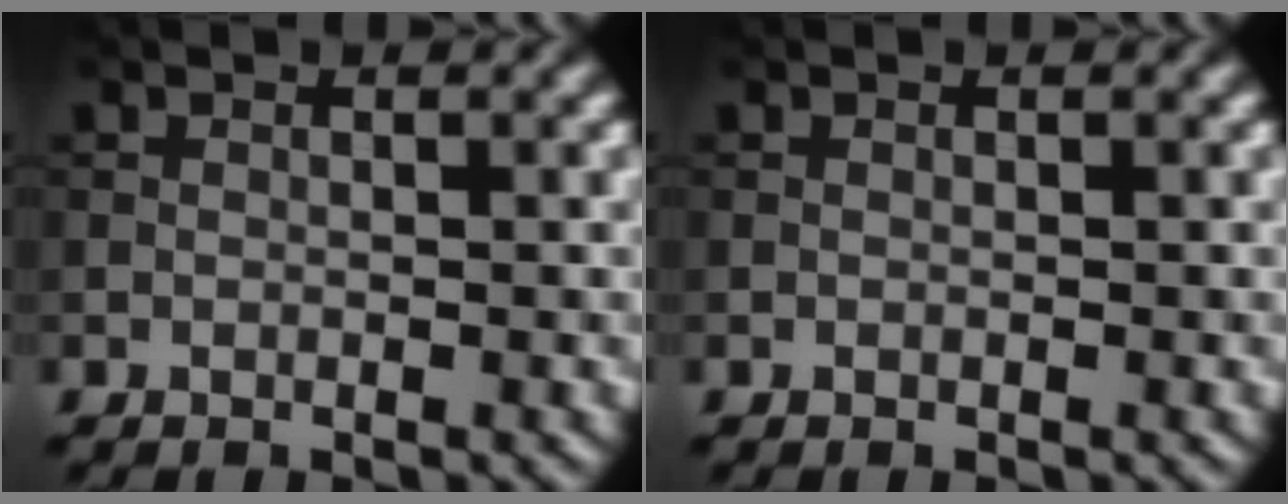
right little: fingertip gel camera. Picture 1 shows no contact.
{"total": 0.0}